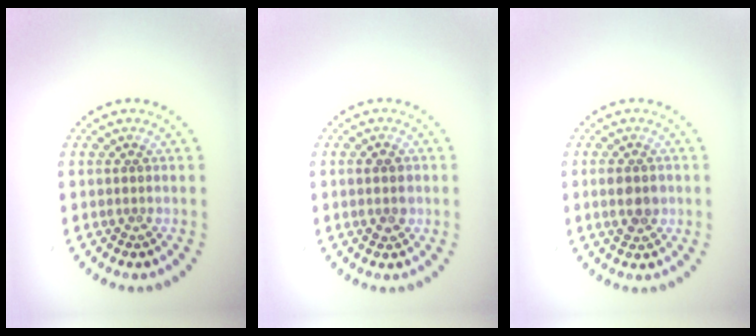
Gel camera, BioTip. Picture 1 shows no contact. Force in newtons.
{"total": 2.2, "press": 2.2, "slide": 0.1}
{"total": 2.8, "press": 2.8, "slide": 0.1}